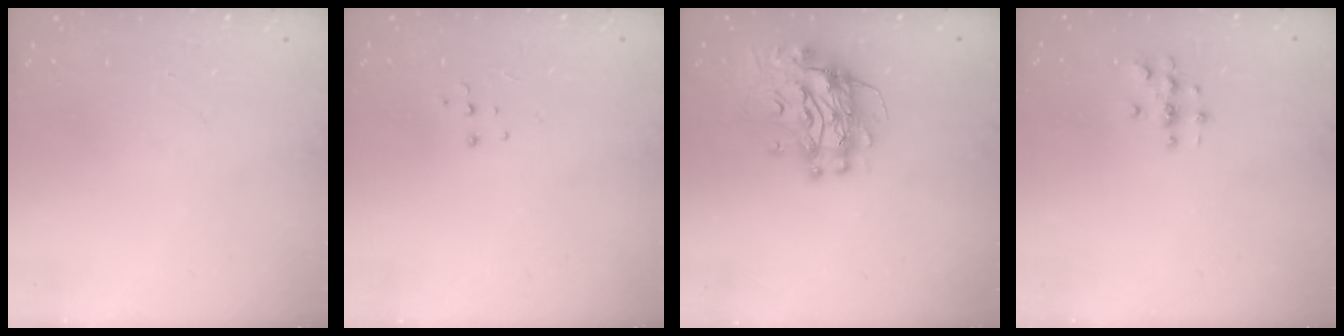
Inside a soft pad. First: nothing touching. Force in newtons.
{"total": 4.3, "press": 4.3, "slide": 0.3}
{"total": 11.4, "press": 11.4, "slide": 1.0}
{"total": 2.9, "press": 2.9, "slide": 0.3}